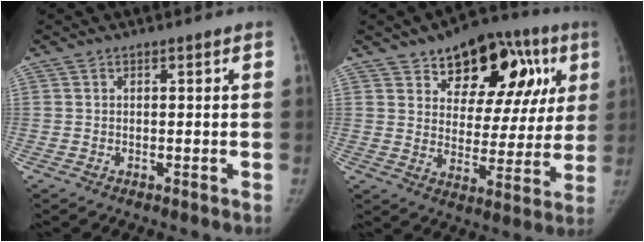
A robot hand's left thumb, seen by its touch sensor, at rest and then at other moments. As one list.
[{"total": 20.6, "force": [10.1, 12.0, 13.3], "torque": [-0.118, -0.013, 0.140]}]